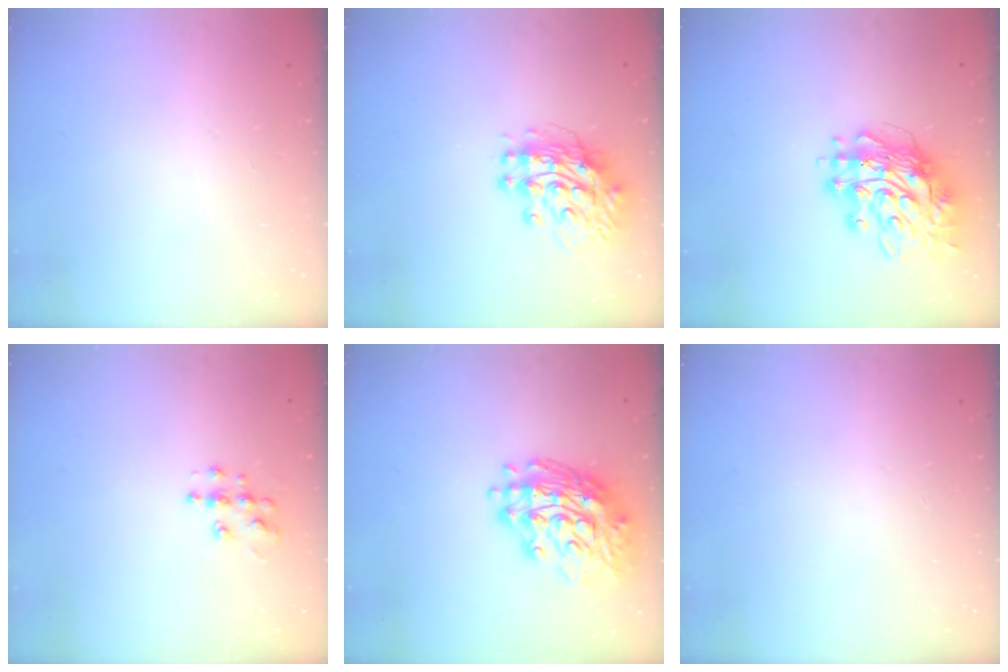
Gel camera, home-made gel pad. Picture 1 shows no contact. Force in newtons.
{"total": 11.3, "press": 11.3, "slide": 1.1}
{"total": 17.5, "press": 17.4, "slide": 1.7}
{"total": 7.0, "press": 7.0, "slide": 0.3}
{"total": 17.0, "press": 16.9, "slide": 2.2}
{"total": 0.0}